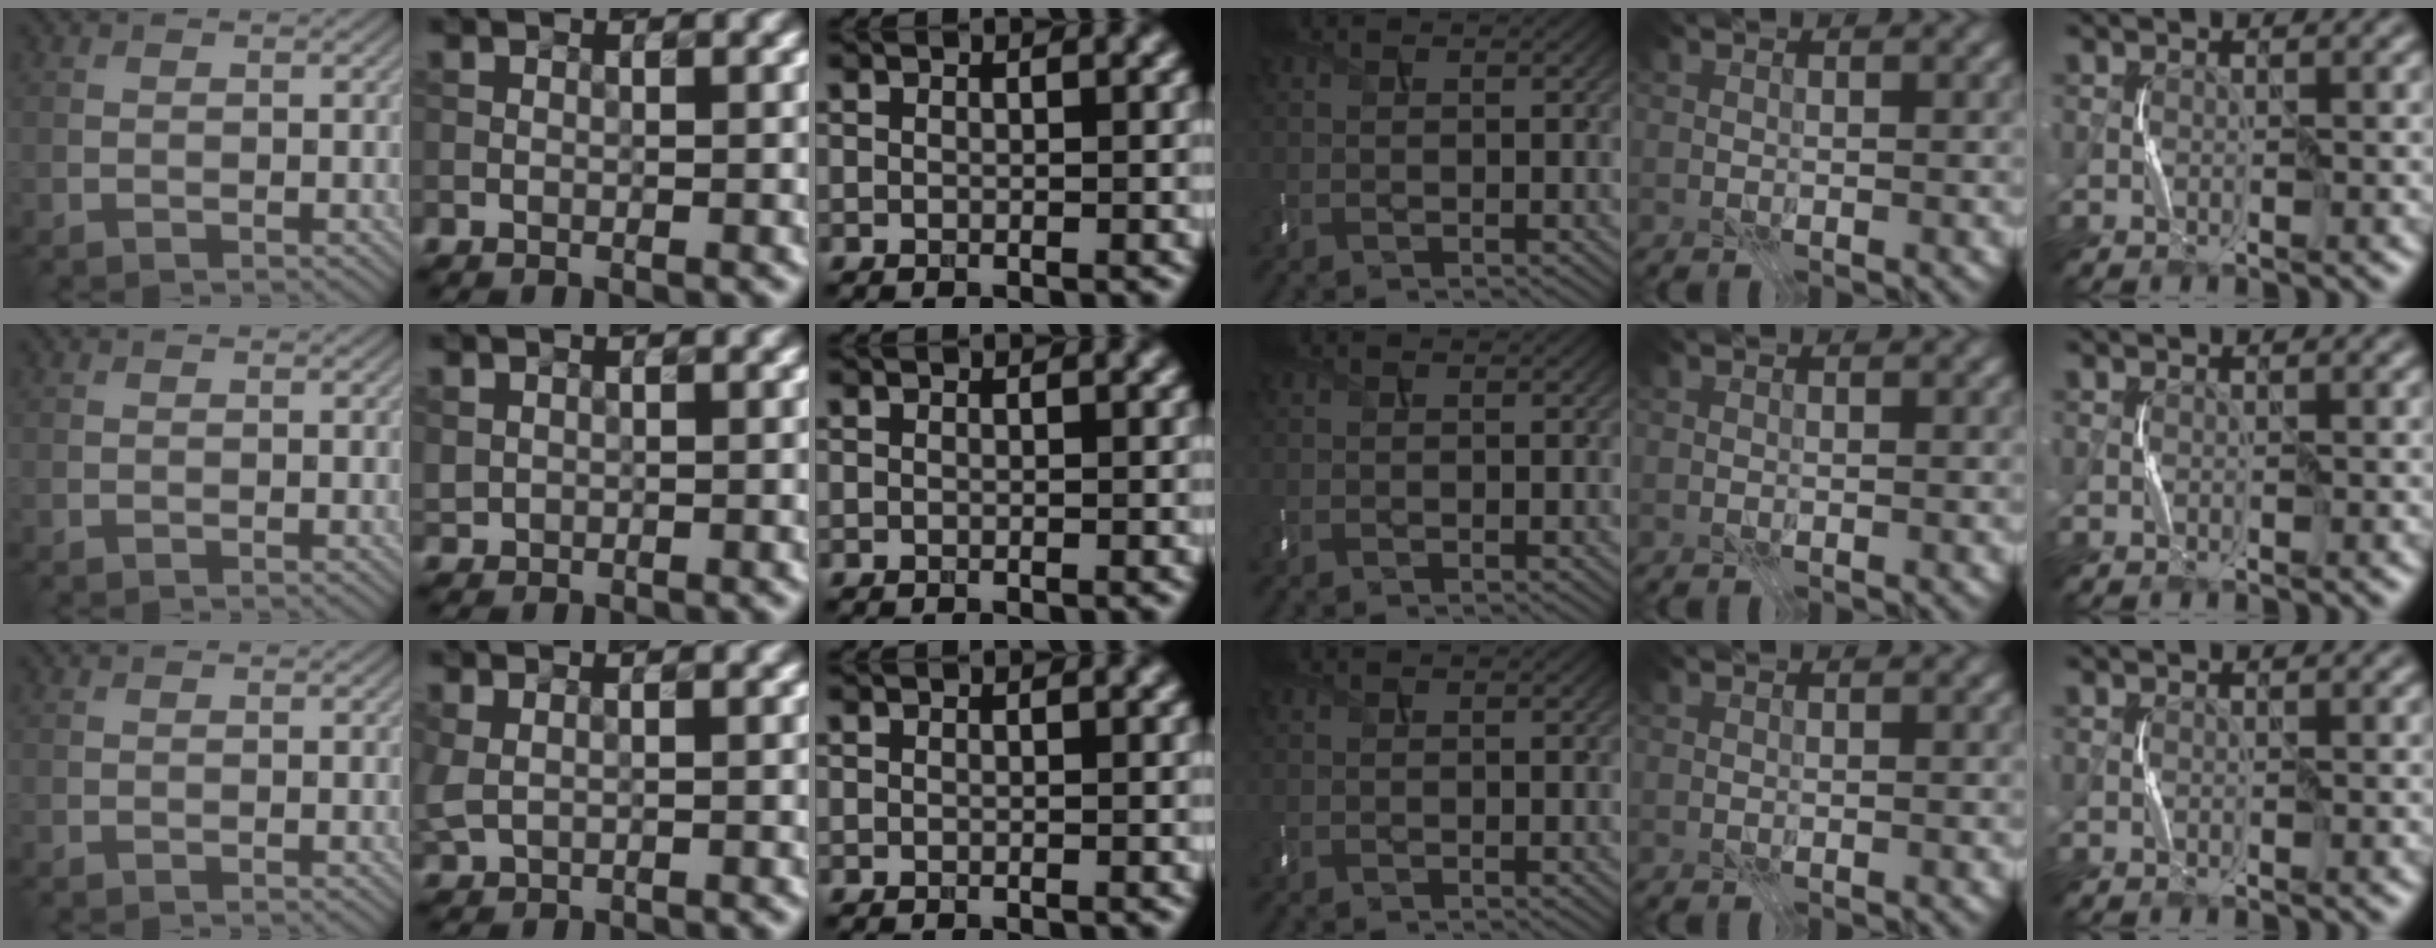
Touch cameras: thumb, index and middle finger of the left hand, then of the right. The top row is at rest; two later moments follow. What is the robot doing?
{"motion": "press", "object": "mouse"}